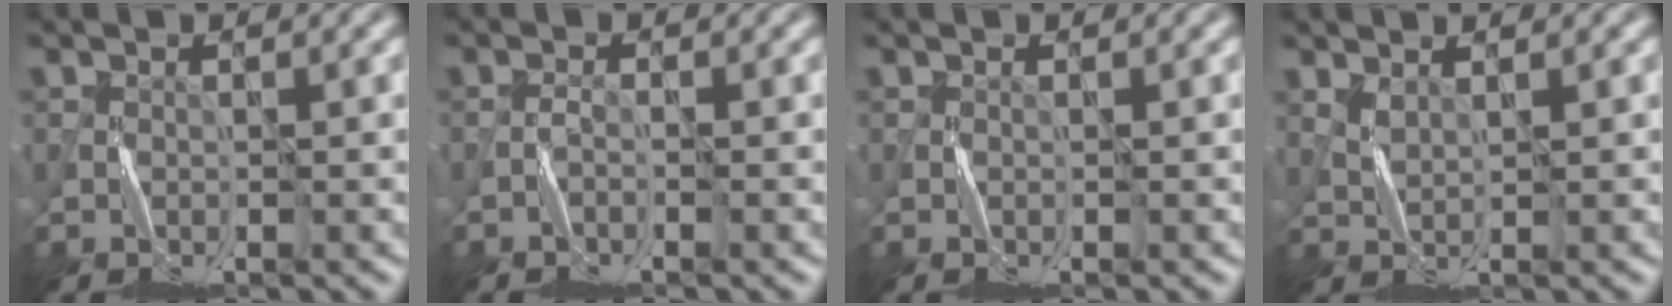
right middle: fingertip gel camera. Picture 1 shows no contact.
{"total": 0.8, "force": [-0.8, 0.1, 0.3], "torque": [-0.007, 0.005, -0.015]}
{"total": 0.0}
{"total": 0.9, "force": [0.8, 0.3, 0.4], "torque": [-0.017, -0.002, 0.021]}